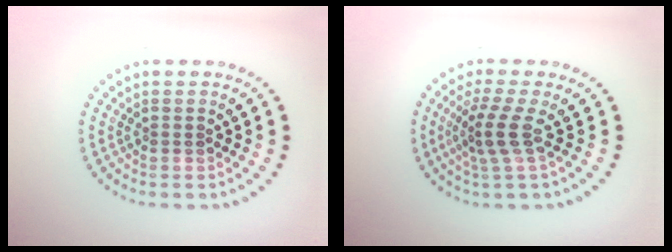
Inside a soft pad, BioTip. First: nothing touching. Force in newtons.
{"total": 2.9, "press": 2.3, "slide": 1.8}